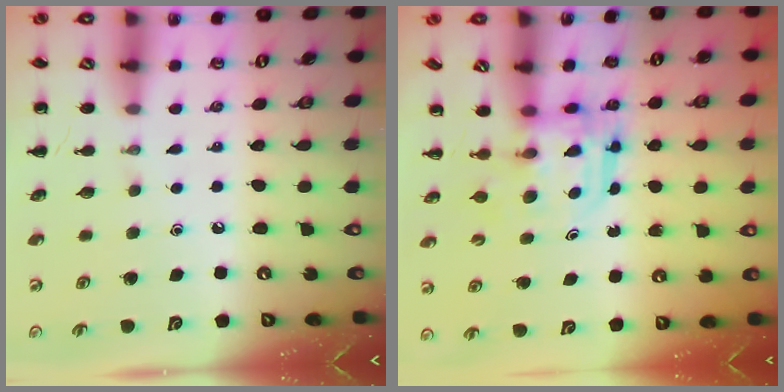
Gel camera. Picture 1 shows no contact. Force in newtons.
{"total": 3.1, "press": 3.1, "slide": 0.2}